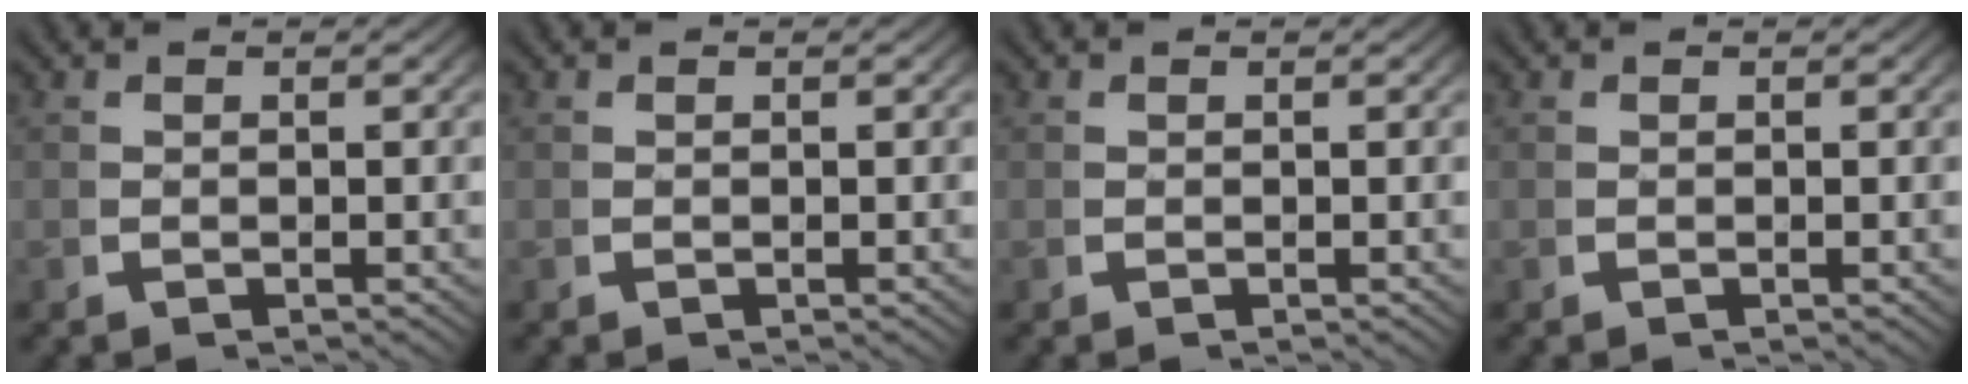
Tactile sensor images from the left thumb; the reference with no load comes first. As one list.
[{"total": 0.0}, {"total": 0.0}, {"total": 0.0}]